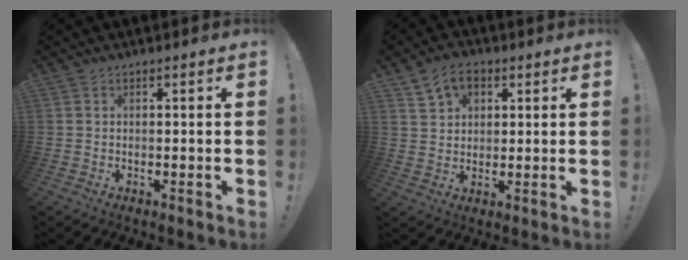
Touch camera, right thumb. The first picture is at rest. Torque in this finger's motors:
{"motor_torque": [0.05, 0.06, 0.14, 0.24, 0.00]}